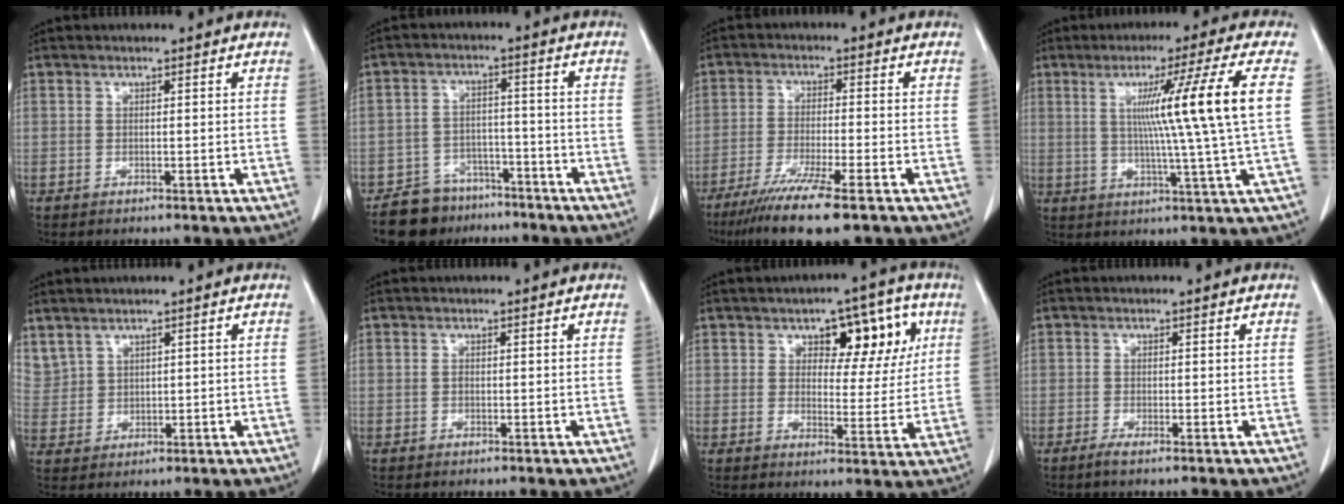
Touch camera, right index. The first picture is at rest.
{"total": 9.0, "force": [-7.4, 4.9, 1.5], "torque": [-0.018, 0.014, -0.120]}
{"total": 11.0, "force": [-7.6, 0.3, 8.0], "torque": [-0.136, -0.030, -0.122]}
{"total": 13.5, "force": [2.4, -3.0, 13.0], "torque": [-0.196, 0.002, 0.041]}
{"total": 5.3, "force": [3.8, 3.5, 1.3], "torque": [-0.041, 0.011, 0.095]}
{"total": 0.0}
{"total": 9.6, "force": [3.9, 4.7, 7.3], "torque": [-0.081, 0.021, 0.054]}
{"total": 1.4, "force": [-1.0, -0.2, 1.0], "torque": [-0.021, -0.003, -0.021]}